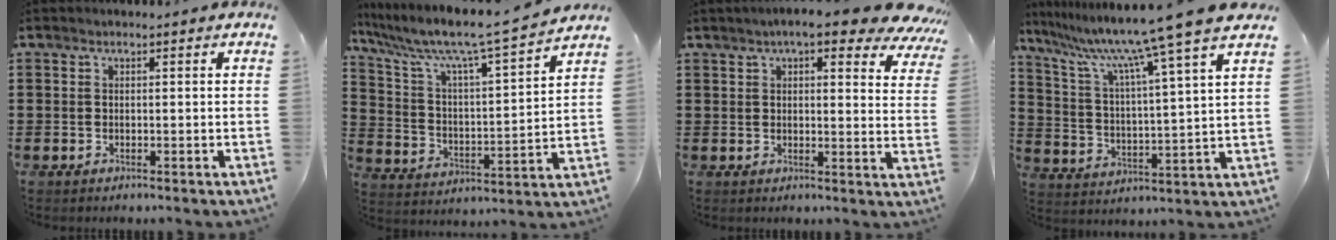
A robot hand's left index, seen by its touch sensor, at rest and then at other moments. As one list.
[{"total": 8.4, "force": [7.1, 0.3, 4.4], "torque": [-0.119, -0.056, 0.110]}, {"total": 7.5, "force": [5.9, 1.1, 4.4], "torque": [-0.079, -0.018, 0.101]}, {"total": 10.9, "force": [9.0, -1.8, 5.8], "torque": [-0.149, -0.060, 0.137]}]